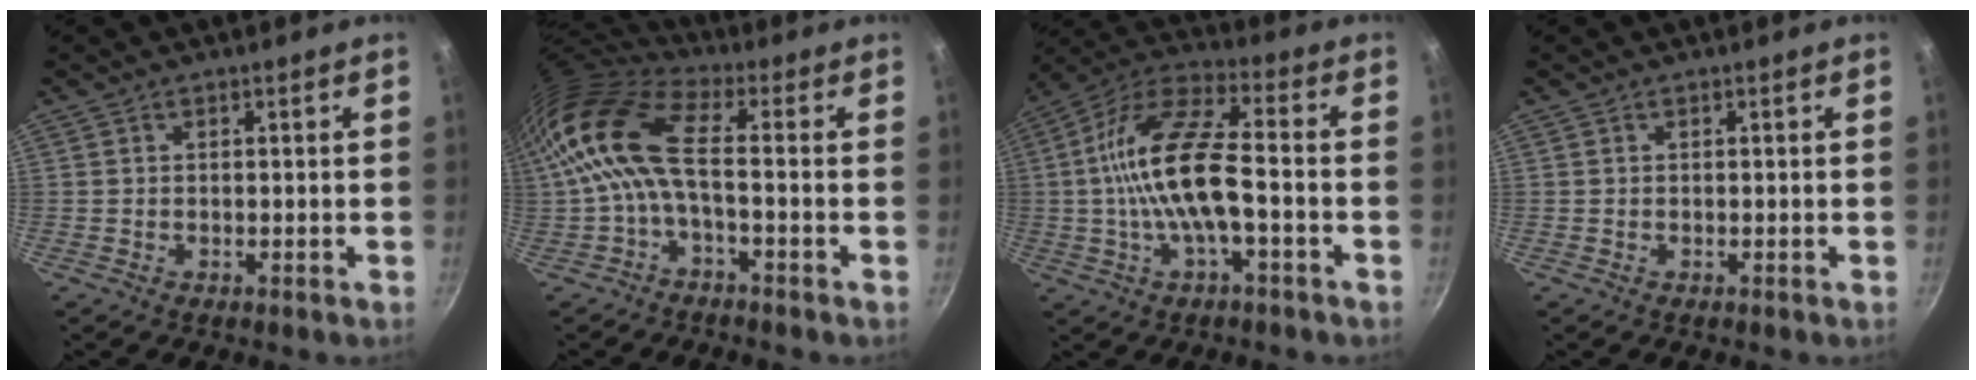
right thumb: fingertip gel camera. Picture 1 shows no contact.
{"total": 11.5, "force": [-0.4, 4.6, 10.6], "torque": [-0.222, 0.019, -0.021]}
{"total": 16.1, "force": [-2.1, 6.0, 14.8], "torque": [-0.280, 0.041, -0.056]}
{"total": 0.0}